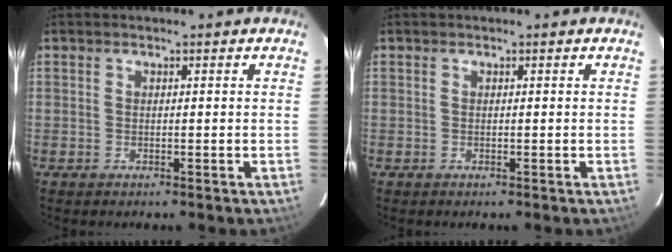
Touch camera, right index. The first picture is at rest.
{"total": 0.0}